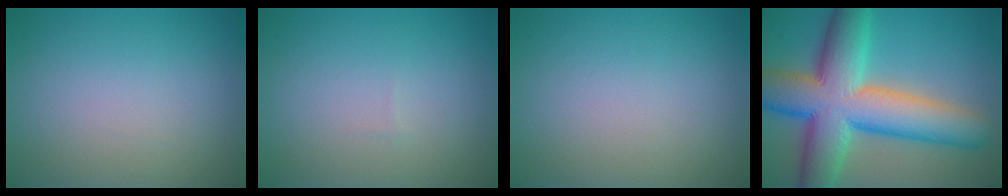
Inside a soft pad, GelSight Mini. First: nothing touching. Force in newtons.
{"total": 0.0}
{"total": 0.0}
{"total": 13.7, "press": 13.7, "slide": 0.5}